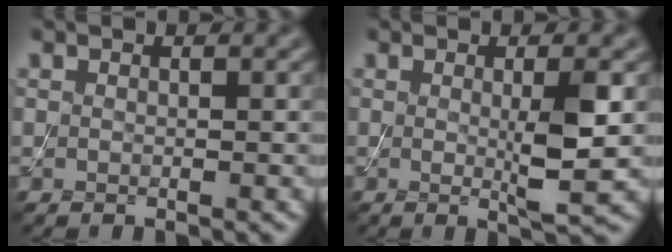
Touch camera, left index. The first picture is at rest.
{"total": 3.7, "force": [0.1, 0.4, 3.7], "torque": [-0.061, -0.009, 0.003]}